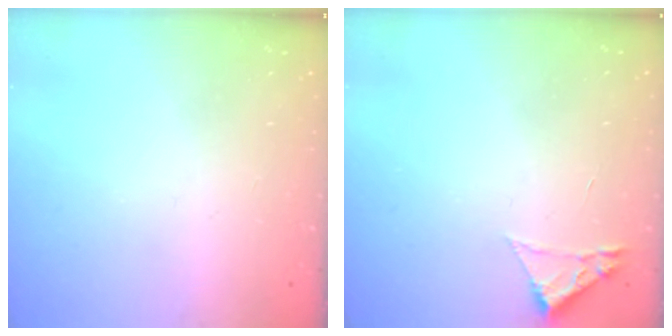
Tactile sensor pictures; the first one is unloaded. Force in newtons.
{"total": 1.8, "press": 1.8, "slide": 0.2}